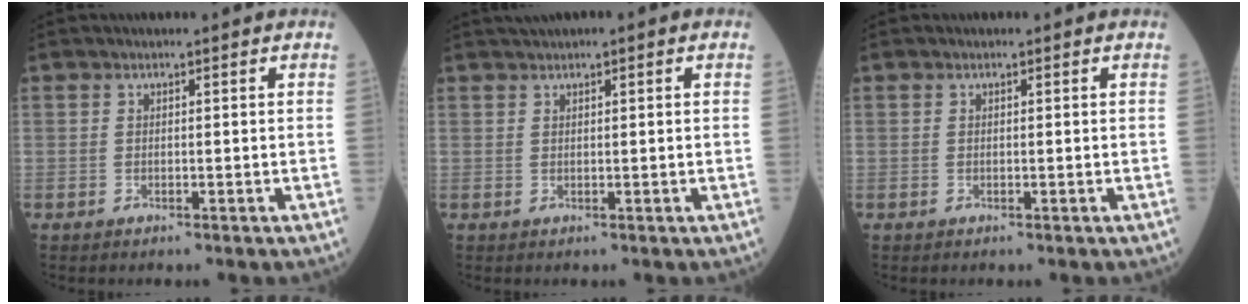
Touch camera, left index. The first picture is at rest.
{"total": 2.0, "force": [1.3, 0.1, 1.6], "torque": [-0.033, 0.018, 0.024]}
{"total": 0.0}